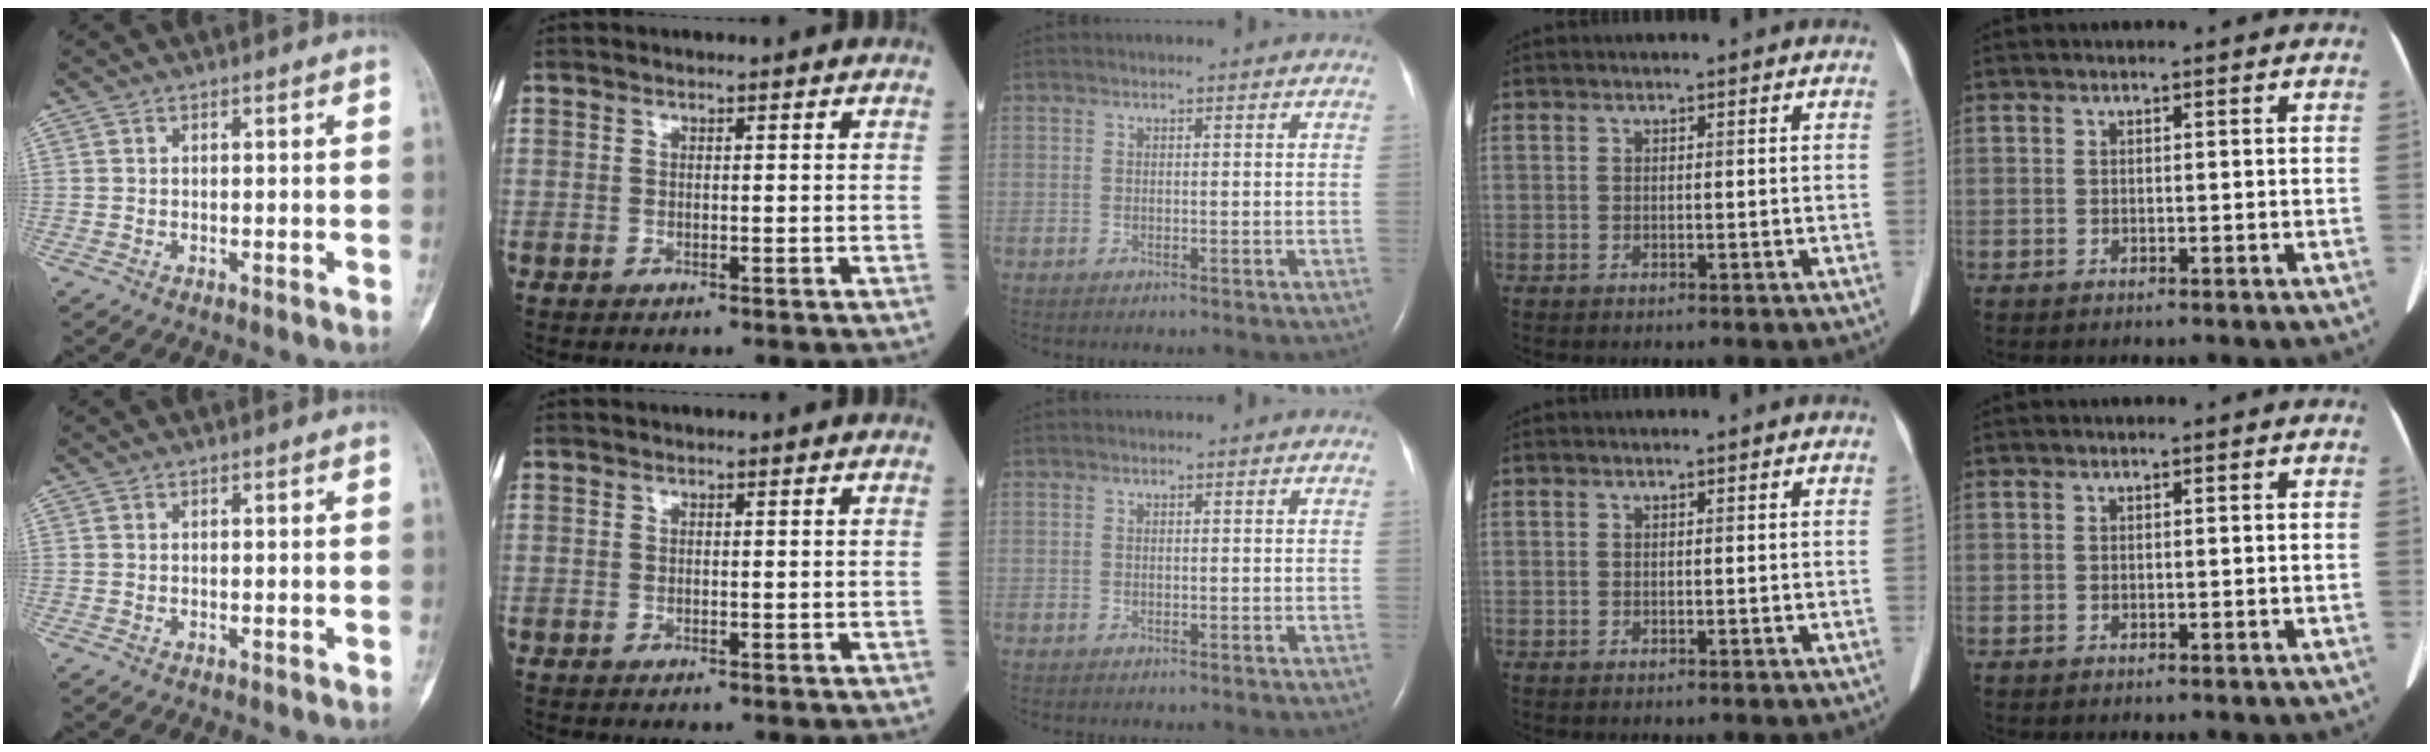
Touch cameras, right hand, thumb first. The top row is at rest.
{}